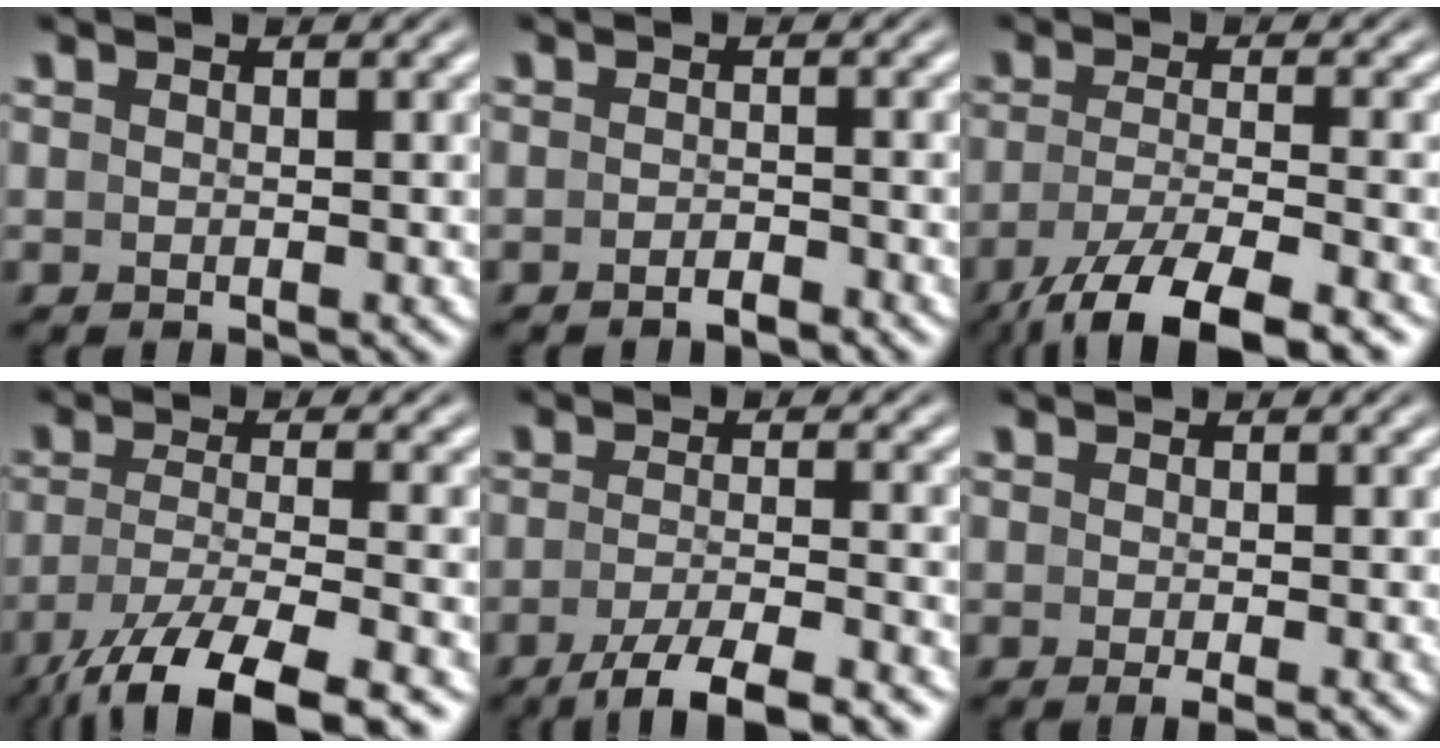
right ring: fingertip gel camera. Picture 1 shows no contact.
{"total": 1.6, "force": [-1.5, -0.3, 0.3], "torque": [-0.005, -0.001, -0.025]}
{"total": 8.1, "force": [-5.6, 2.5, 5.3], "torque": [-0.096, -0.033, -0.064]}
{"total": 9.1, "force": [-5.7, 3.1, 6.3], "torque": [-0.121, -0.043, -0.060]}
{"total": 6.3, "force": [-4.9, 1.3, 3.7], "torque": [-0.057, -0.018, -0.068]}
{"total": 1.3, "force": [-0.7, 0.1, 1.1], "torque": [-0.011, -0.004, -0.009]}